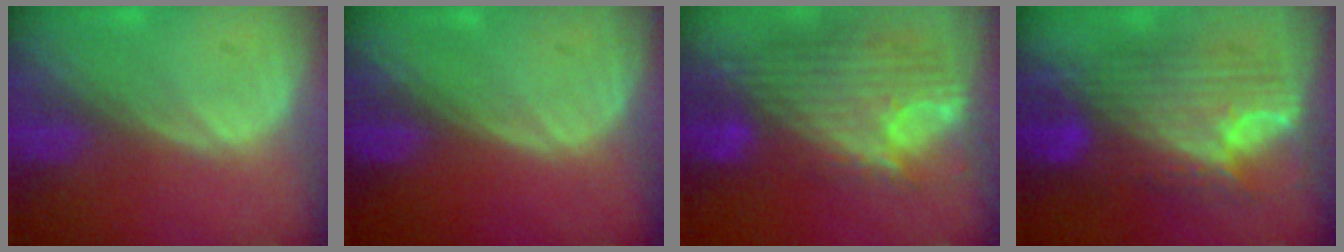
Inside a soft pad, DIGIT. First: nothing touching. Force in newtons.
{"total": 0.0}
{"total": 12.1, "press": 10.2, "slide": 6.4}
{"total": 11.1, "press": 11.1, "slide": 1.1}